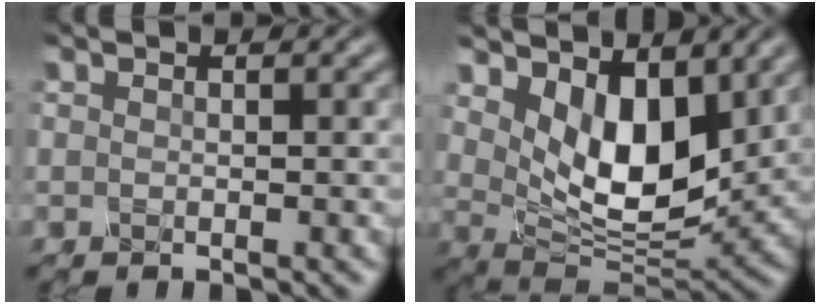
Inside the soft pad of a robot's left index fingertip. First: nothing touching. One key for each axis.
{"total": 6.3, "fx": 2.4, "fy": 3.5, "fz": 4.6, "tx": -0.092, "ty": -0.023, "tz": 0.051}